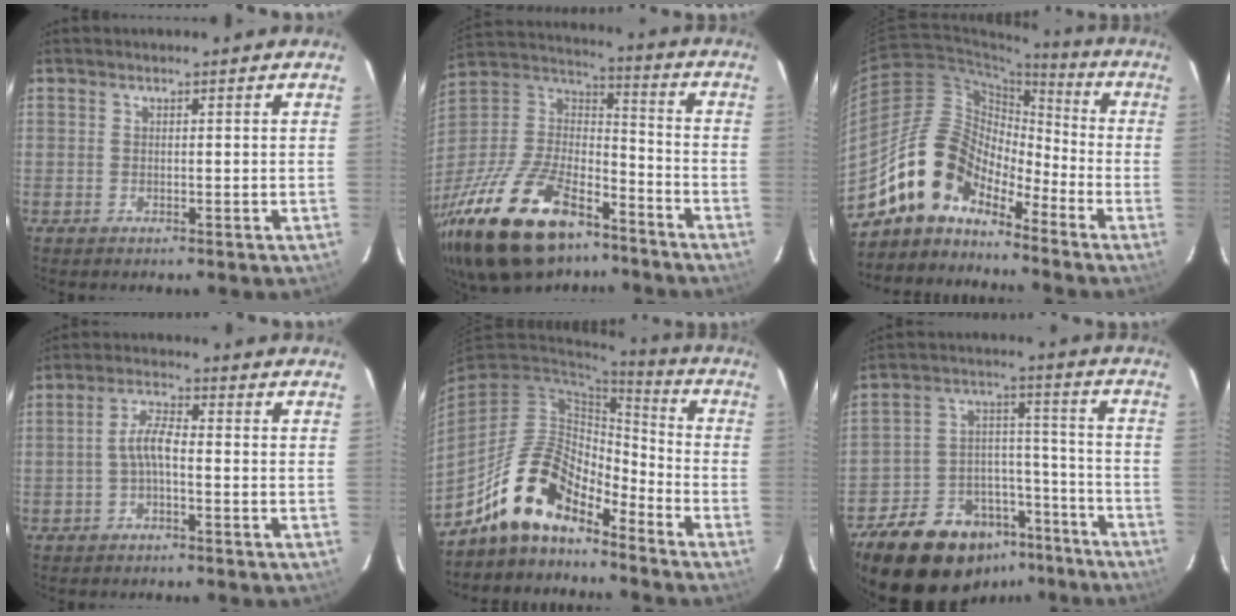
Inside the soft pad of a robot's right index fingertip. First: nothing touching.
{"total": 32.4, "force": [-21.2, 14.9, 19.4], "torque": [-0.407, -0.022, -0.344]}
{"total": 12.5, "force": [-10.0, 6.2, 4.3], "torque": [-0.074, 0.032, -0.198]}
{"total": 4.0, "force": [-1.3, 1.1, 3.6], "torque": [-0.077, 0.013, -0.027]}
{"total": 14.3, "force": [-11.2, 5.3, 7.1], "torque": [-0.140, 0.019, -0.211]}
{"total": 21.8, "force": [-15.9, 12.0, 8.7], "torque": [-0.187, 0.053, -0.222]}